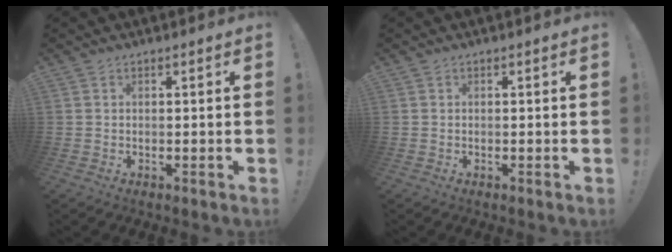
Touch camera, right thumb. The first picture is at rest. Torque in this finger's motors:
{"motor_torque": [0.04, 0.08, 0.11, -0.08, 0.09]}